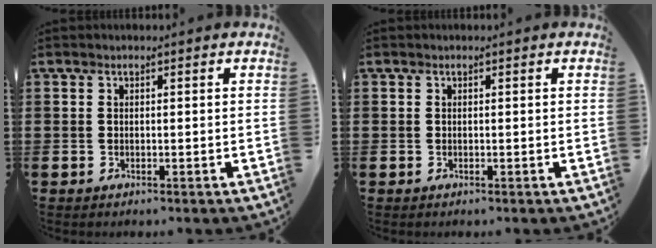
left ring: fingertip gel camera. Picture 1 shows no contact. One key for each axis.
{"total": 0.0}